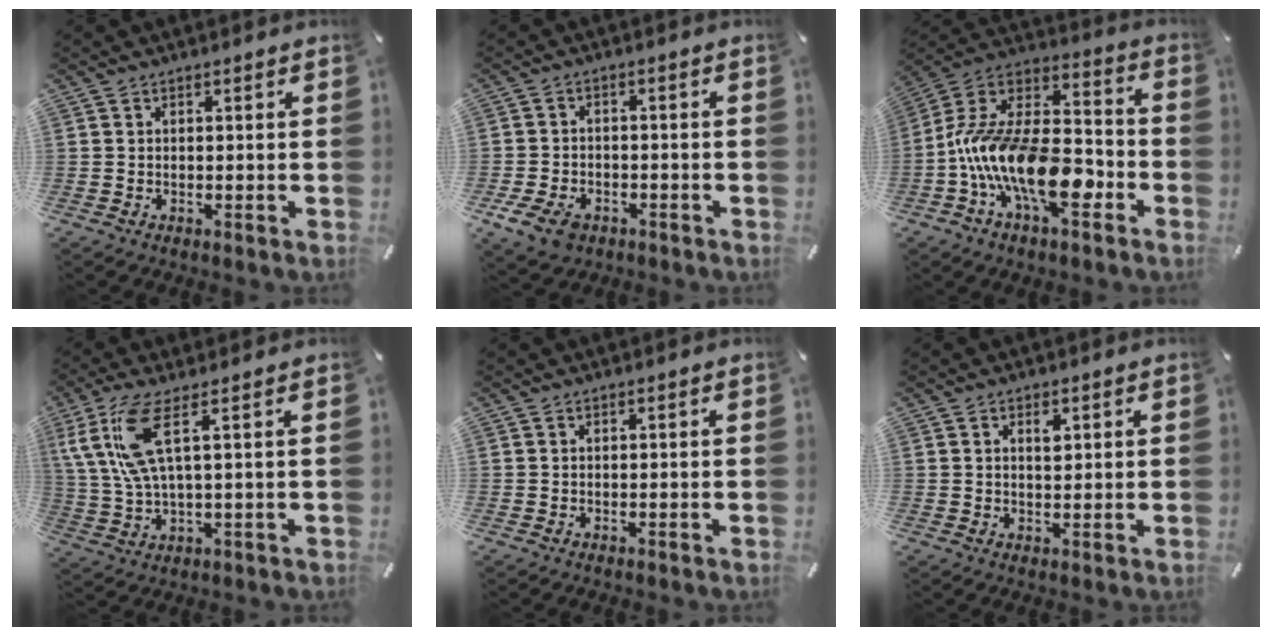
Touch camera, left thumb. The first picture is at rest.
{"total": 6.4, "force": [-3.4, 4.4, 3.1], "torque": [-0.078, 0.012, -0.066]}
{"total": 19.5, "force": [-8.8, 10.4, 13.9], "torque": [-0.285, 0.019, -0.149]}
{"total": 11.4, "force": [3.8, 3.6, 10.1], "torque": [-0.223, -0.007, 0.067]}
{"total": 0.0}
{"total": 2.4, "force": [1.0, 1.3, 1.8], "torque": [-0.015, -0.006, 0.012]}